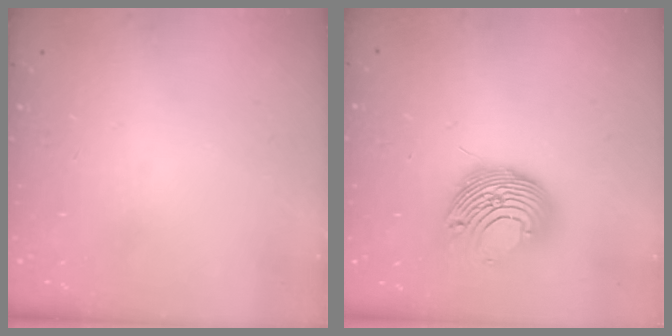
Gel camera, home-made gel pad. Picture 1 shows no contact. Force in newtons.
{"total": 14.2, "press": 14.2, "slide": 0.0}